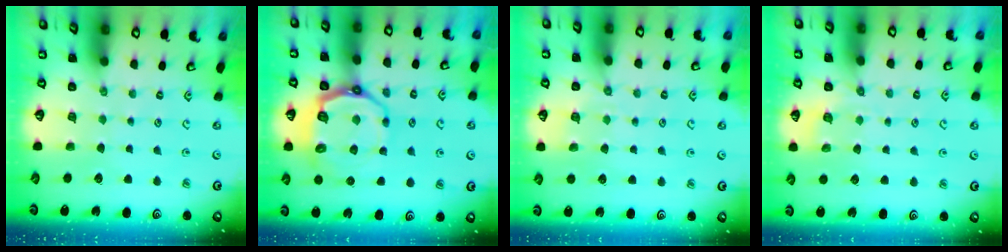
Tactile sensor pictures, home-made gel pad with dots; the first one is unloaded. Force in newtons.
{"total": 13.3, "press": 12.7, "slide": 3.9}
{"total": 3.0, "press": 2.9, "slide": 0.7}
{"total": 3.8, "press": 3.3, "slide": 1.8}